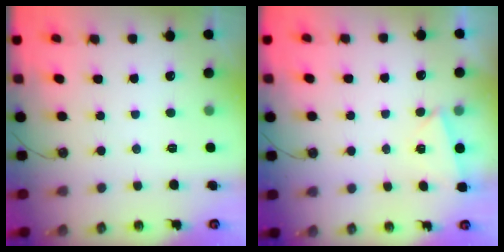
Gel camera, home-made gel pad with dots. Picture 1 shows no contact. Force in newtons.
{"total": 2.9, "press": 2.1, "slide": 2.0}